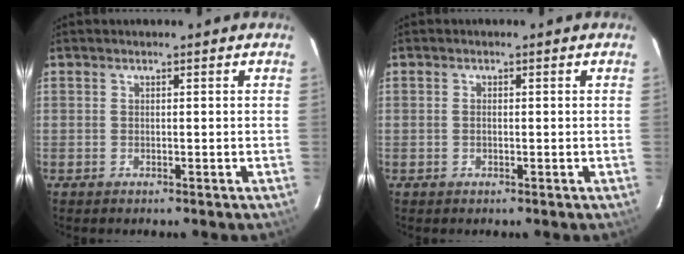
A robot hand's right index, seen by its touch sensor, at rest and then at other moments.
{"total": 1.0, "force": [0.0, 0.6, 0.8], "torque": [-0.016, 0.002, -0.001]}